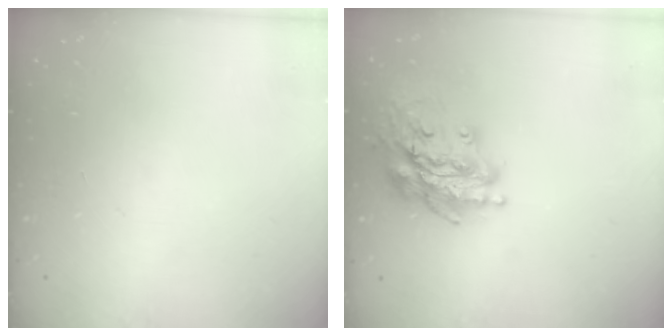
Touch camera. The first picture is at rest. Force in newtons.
{"total": 17.5, "press": 17.4, "slide": 1.8}